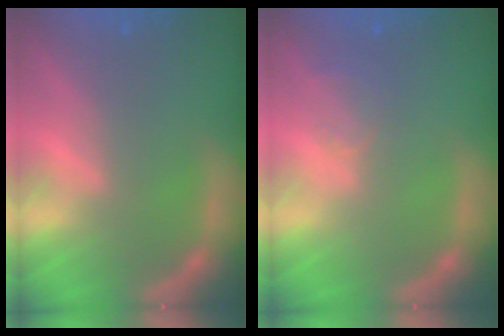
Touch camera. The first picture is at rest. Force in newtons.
{"total": 2.0}